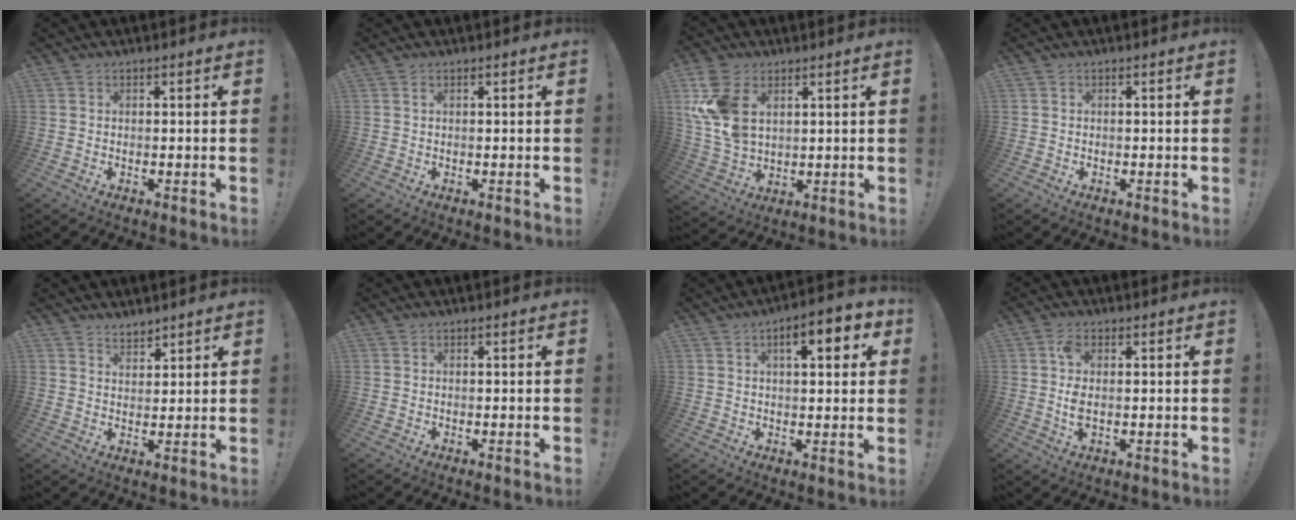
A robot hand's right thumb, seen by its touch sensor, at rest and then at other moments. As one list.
[{"total": 0.6, "force": [0.2, 0.1, 0.6], "torque": [-0.011, 0.001, 0.004]}, {"total": 13.5, "force": [4.8, 8.8, 9.1], "torque": [-0.179, -0.014, 0.095]}, {"total": 0.0}, {"total": 3.7, "force": [3.4, 1.4, 0.3], "torque": [0.000, -0.024, 0.062]}, {"total": 0.0}, {"total": 8.2, "force": [3.1, 2.9, 7.0], "torque": [-0.083, -0.009, 0.041]}, {"total": 5.0, "force": [0.6, 2.2, 4.5], "torque": [-0.083, -0.002, 0.009]}]